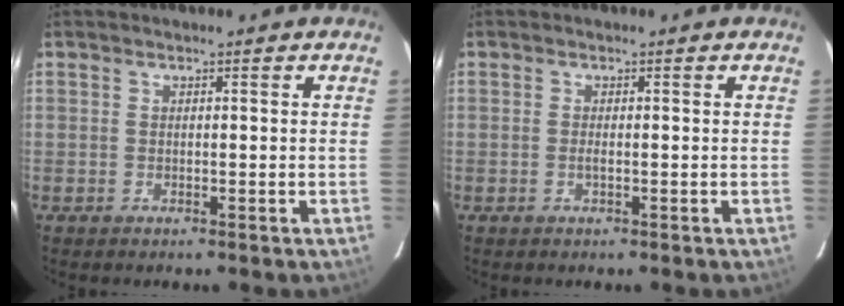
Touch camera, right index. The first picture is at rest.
{"total": 0.9, "force": [-0.2, 0.1, 0.8], "torque": [-0.017, 0.000, -0.005]}